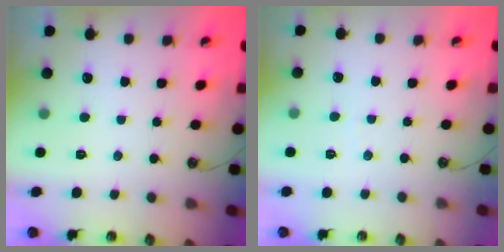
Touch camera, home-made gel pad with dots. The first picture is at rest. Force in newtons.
{"total": 2.9, "press": 2.9, "slide": 0.4}